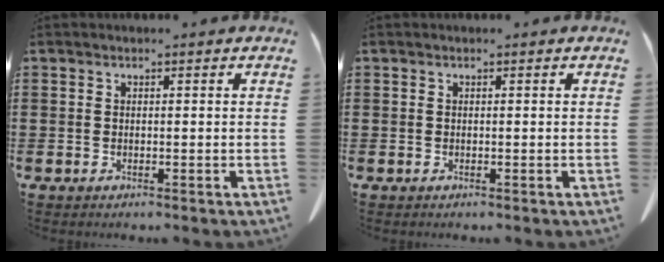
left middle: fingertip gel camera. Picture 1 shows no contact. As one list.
[{"total": 0.0}]